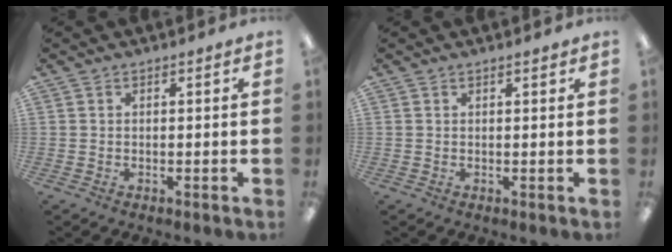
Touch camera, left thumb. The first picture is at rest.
{"total": 0.7, "force": [0.6, 0.2, 0.4], "torque": [-0.002, -0.001, 0.008]}